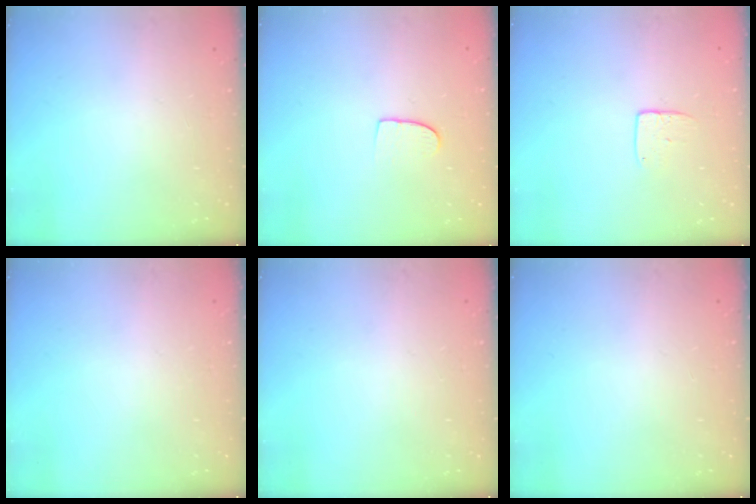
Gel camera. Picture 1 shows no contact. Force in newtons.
{"total": 7.3, "press": 7.2, "slide": 0.5}
{"total": 5.8, "press": 5.7, "slide": 0.6}
{"total": 0.0}
{"total": 0.0}
{"total": 0.0}